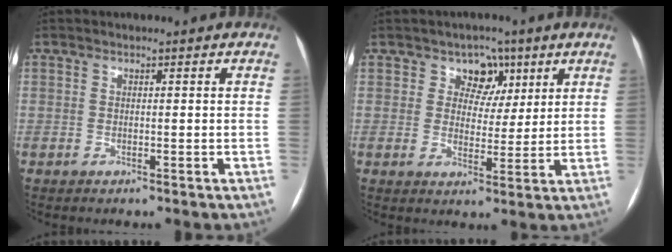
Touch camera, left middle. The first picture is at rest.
{"total": 5.2, "force": [2.7, 4.2, 1.6], "torque": [-0.012, 0.009, 0.042]}